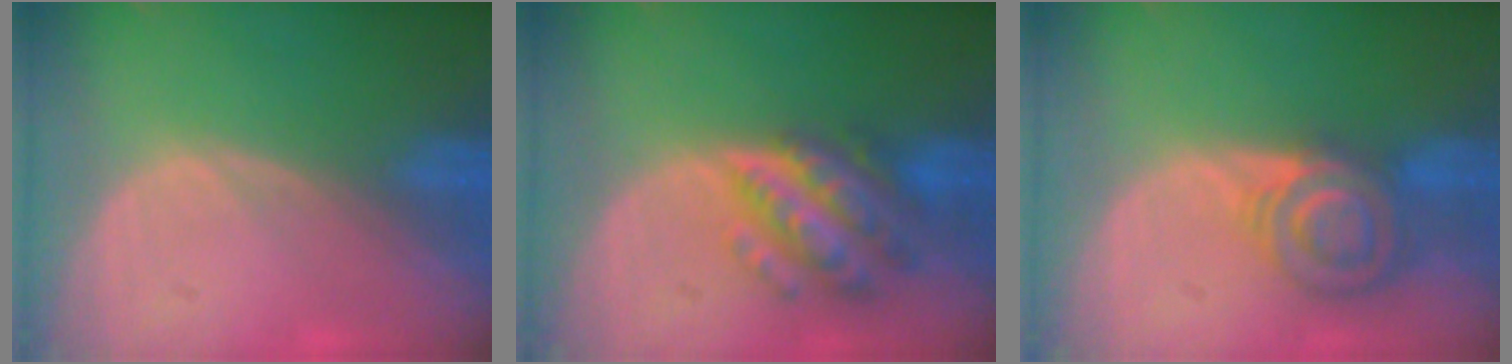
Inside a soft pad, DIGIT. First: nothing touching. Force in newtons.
{"total": 7.7, "press": 7.7, "slide": 0.4}
{"total": 6.8, "press": 6.5, "slide": 2.2}